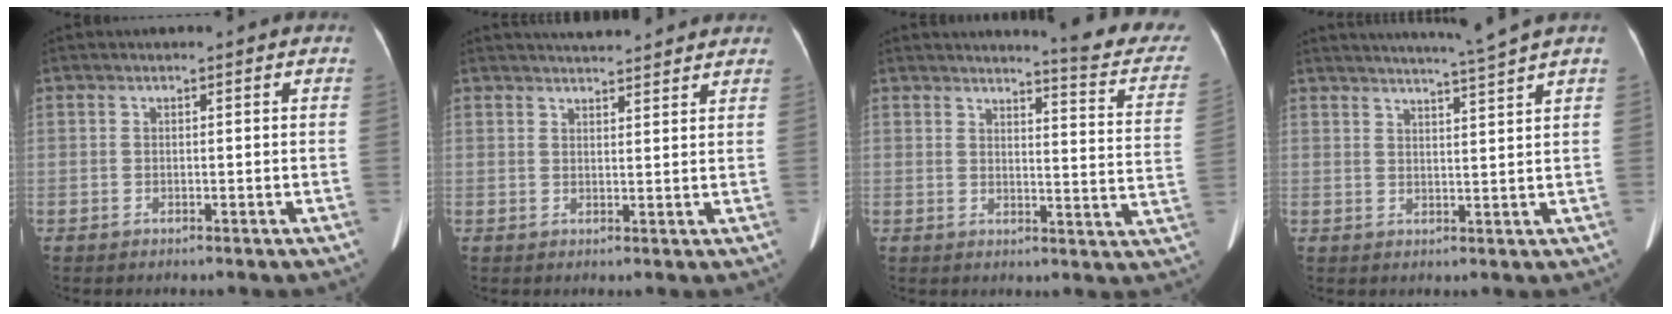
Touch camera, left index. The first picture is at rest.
{"total": 7.6, "force": [7.2, 0.9, 2.5], "torque": [-0.036, 0.024, 0.089]}
{"total": 12.1, "force": [11.6, 0.3, 3.5], "torque": [-0.027, -0.072, 0.113]}
{"total": 6.8, "force": [5.9, -2.2, 2.5], "torque": [-0.038, -0.012, 0.085]}